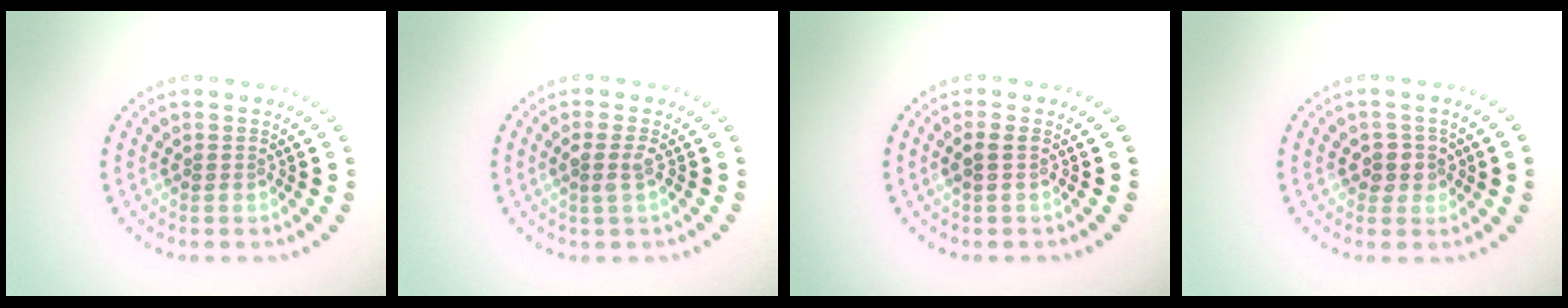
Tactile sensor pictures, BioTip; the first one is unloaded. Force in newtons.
{"total": 1.3, "press": 1.0, "slide": 0.8}
{"total": 0.9, "press": 0.8, "slide": 0.3}
{"total": 2.1, "press": 1.9, "slide": 1.0}